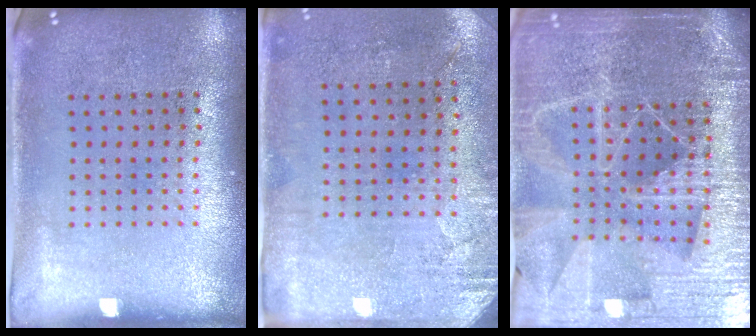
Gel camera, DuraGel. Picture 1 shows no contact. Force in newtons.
{"total": 2.8, "press": 2.4, "slide": 1.6}
{"total": 5.6, "press": 4.9, "slide": 2.6}